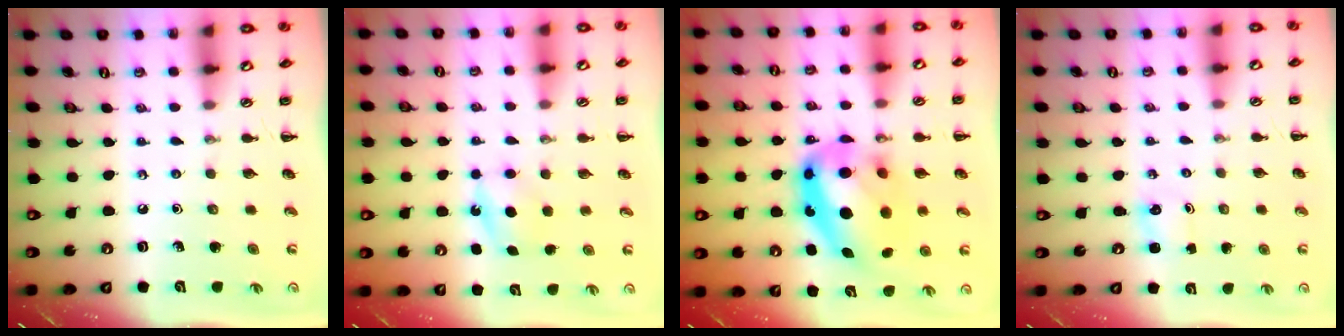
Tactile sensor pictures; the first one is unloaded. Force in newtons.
{"total": 5.0, "press": 4.9, "slide": 1.1}
{"total": 19.0, "press": 18.4, "slide": 4.6}
{"total": 1.1, "press": 1.0, "slide": 0.1}